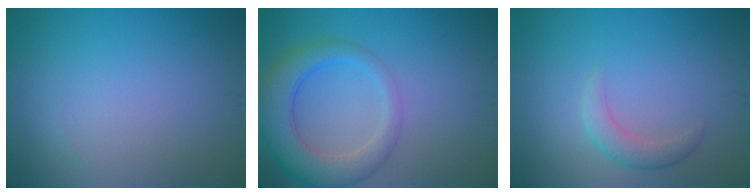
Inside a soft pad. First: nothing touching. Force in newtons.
{"total": 6.0, "press": 6.0, "slide": 0.4}
{"total": 1.9, "press": 1.9, "slide": 0.1}